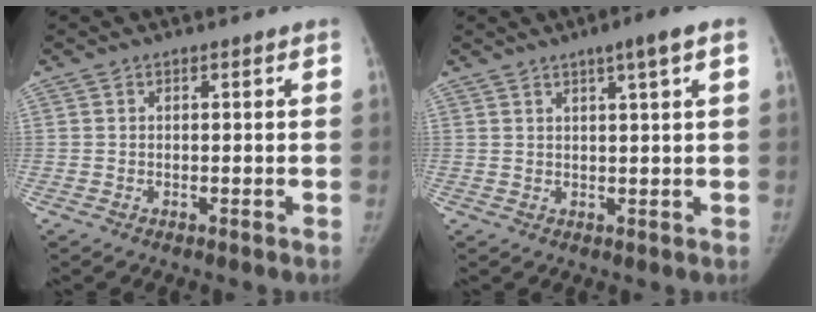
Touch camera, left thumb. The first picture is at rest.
{"total": 4.5, "force": [2.3, 0.2, 3.9], "torque": [-0.058, -0.001, 0.033]}